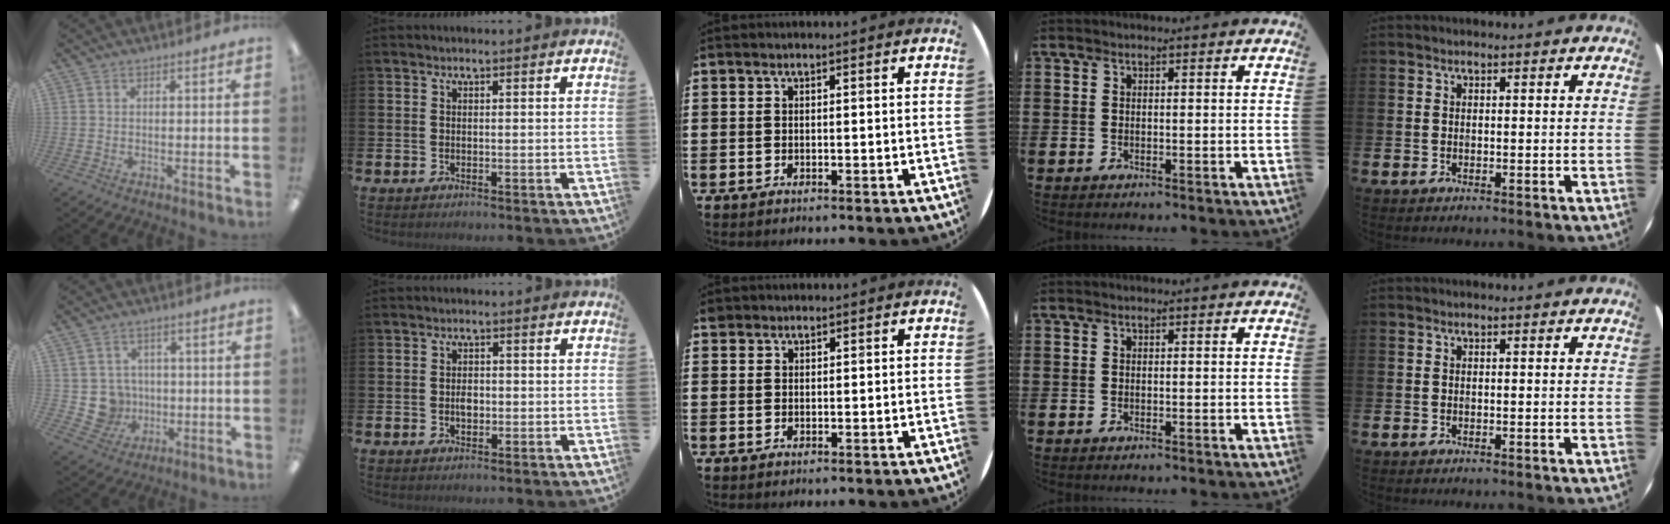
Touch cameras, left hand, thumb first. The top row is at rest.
{"thumb": {"total": 6.9, "force": [-0.2, 6.8, 1.2], "torque": [-0.023, 0.004, 0.006]}, "index": {"total": 2.0, "force": [-0.1, 1.3, 1.5], "torque": [-0.009, -0.003, -0.008]}, "middle": {"total": 0.8, "force": [0.7, 0.3, -0.1], "torque": [0.001, 0.003, 0.014]}}